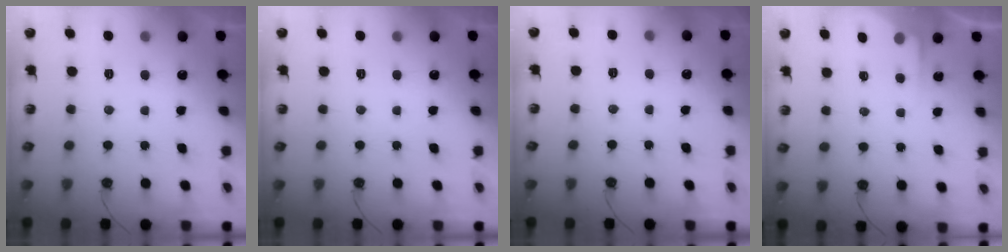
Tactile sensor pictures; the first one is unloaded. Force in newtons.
{"total": 0.0}
{"total": 4.7, "press": 4.7, "slide": 0.6}
{"total": 3.4, "press": 3.3, "slide": 0.5}